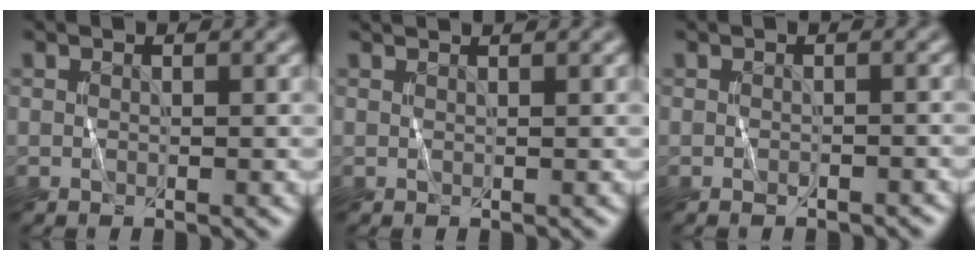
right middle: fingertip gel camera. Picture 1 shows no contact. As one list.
[{"total": 1.0, "force": [0.9, 0.0, 0.4], "torque": [-0.007, 0.000, 0.010]}, {"total": 1.0, "force": [-0.8, 0.0, 0.6], "torque": [-0.007, -0.002, -0.012]}]